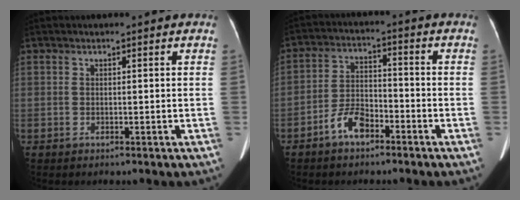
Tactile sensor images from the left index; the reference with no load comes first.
{"total": 5.9, "force": [-3.9, 2.7, 3.6], "torque": [-0.081, 0.011, -0.073]}